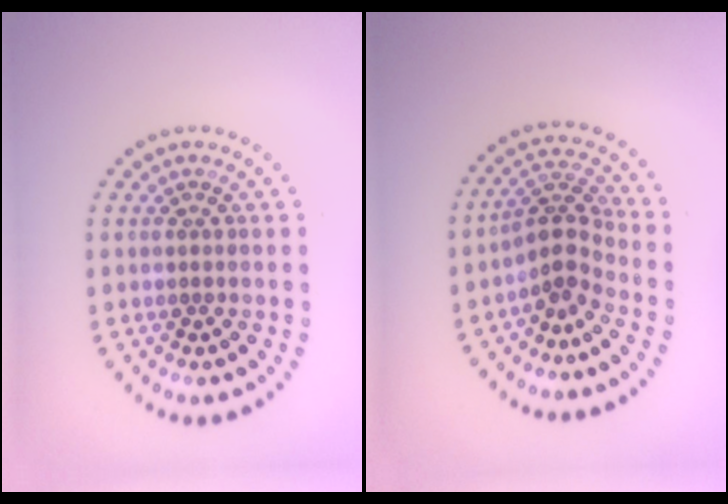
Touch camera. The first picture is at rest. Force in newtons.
{"total": 3.0, "press": 2.0, "slide": 2.2}